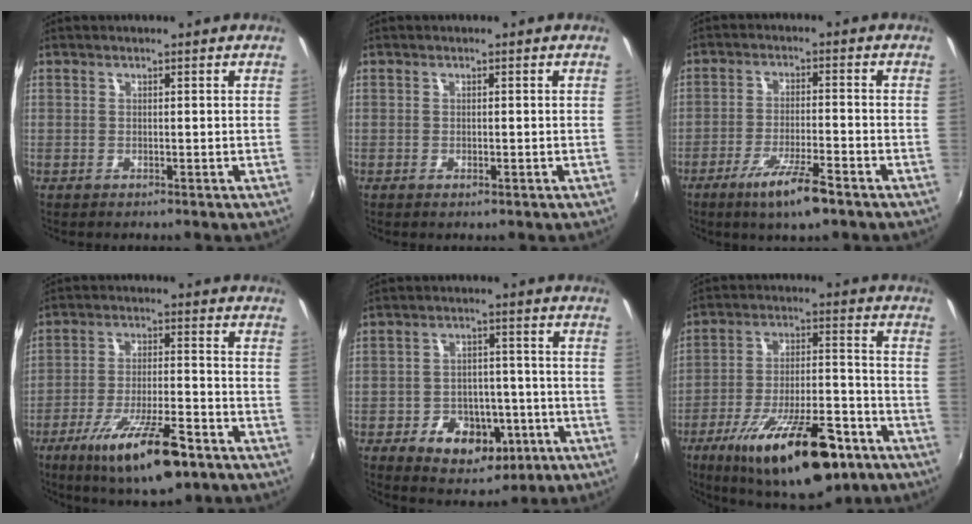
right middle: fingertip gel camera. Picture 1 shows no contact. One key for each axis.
{"total": 0.6, "fx": -0.3, "fy": 0.2, "fz": 0.4, "tx": -0.006, "ty": 0.000, "tz": -0.005}
{"total": 8.7, "fx": -5.6, "fy": 1.2, "fz": 6.6, "tx": -0.138, "ty": -0.014, "tz": -0.097}
{"total": 15.4, "fx": -9.4, "fy": 3.9, "fz": 11.6, "tx": -0.216, "ty": -0.026, "tz": -0.153}
{"total": 12.6, "fx": -6.0, "fy": 8.6, "fz": 7.0, "tx": -0.138, "ty": 0.015, "tz": -0.069}
{"total": 22.8, "fx": -13.9, "fy": 7.4, "fz": 16.5, "tx": -0.277, "ty": -0.024, "tz": -0.205}